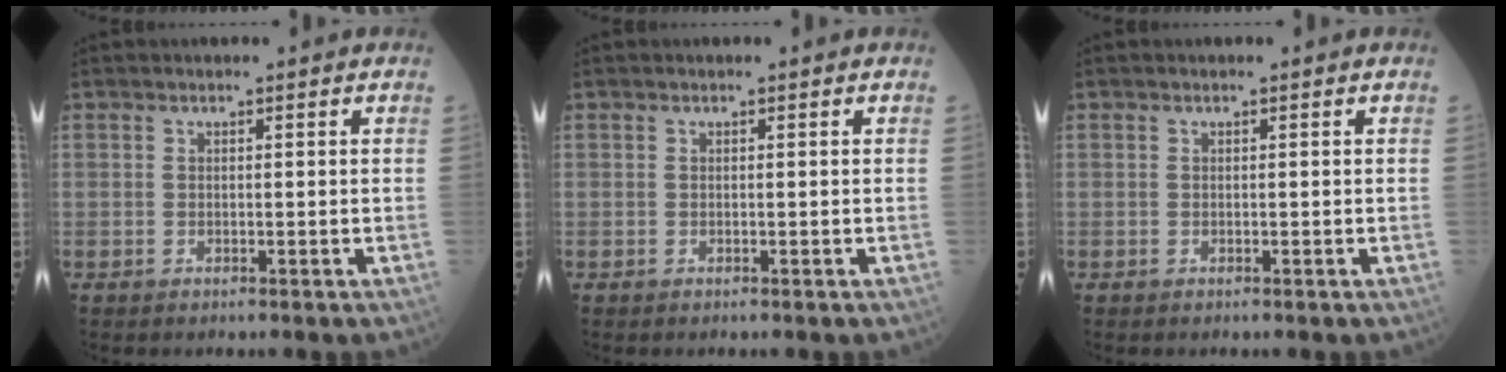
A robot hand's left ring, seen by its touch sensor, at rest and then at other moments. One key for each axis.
{"total": 0.0}
{"total": 0.0}